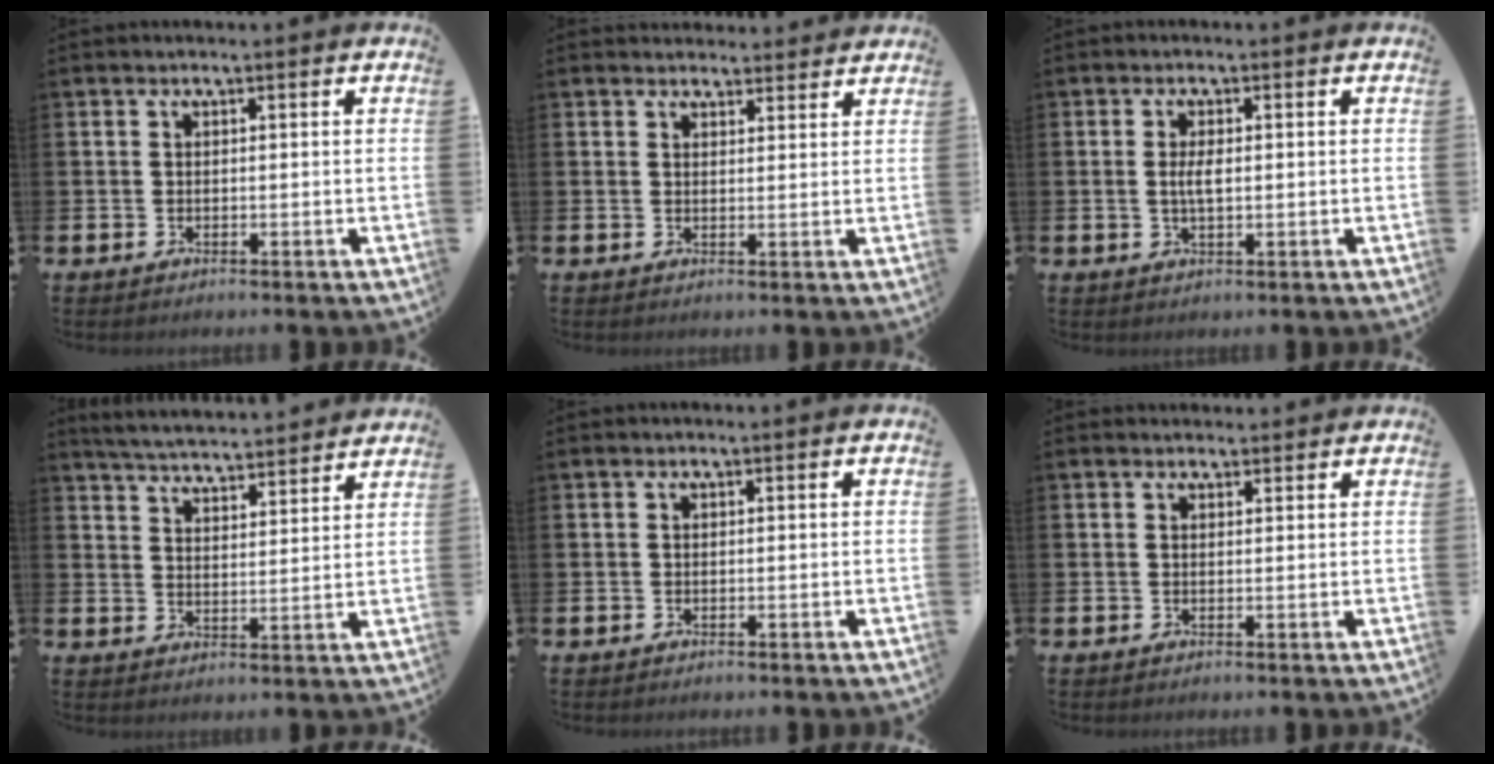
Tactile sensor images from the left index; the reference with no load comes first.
{"total": 2.5, "force": [2.4, 0.7, -0.2], "torque": [0.008, -0.013, 0.043]}
{"total": 2.7, "force": [0.0, 1.1, 2.5], "torque": [-0.048, 0.002, -0.001]}
{"total": 5.2, "force": [5.2, 0.2, 0.5], "torque": [-0.035, -0.037, 0.091]}
{"total": 0.0}
{"total": 1.2, "force": [1.1, 0.5, 0.1], "torque": [0.006, 0.000, 0.019]}